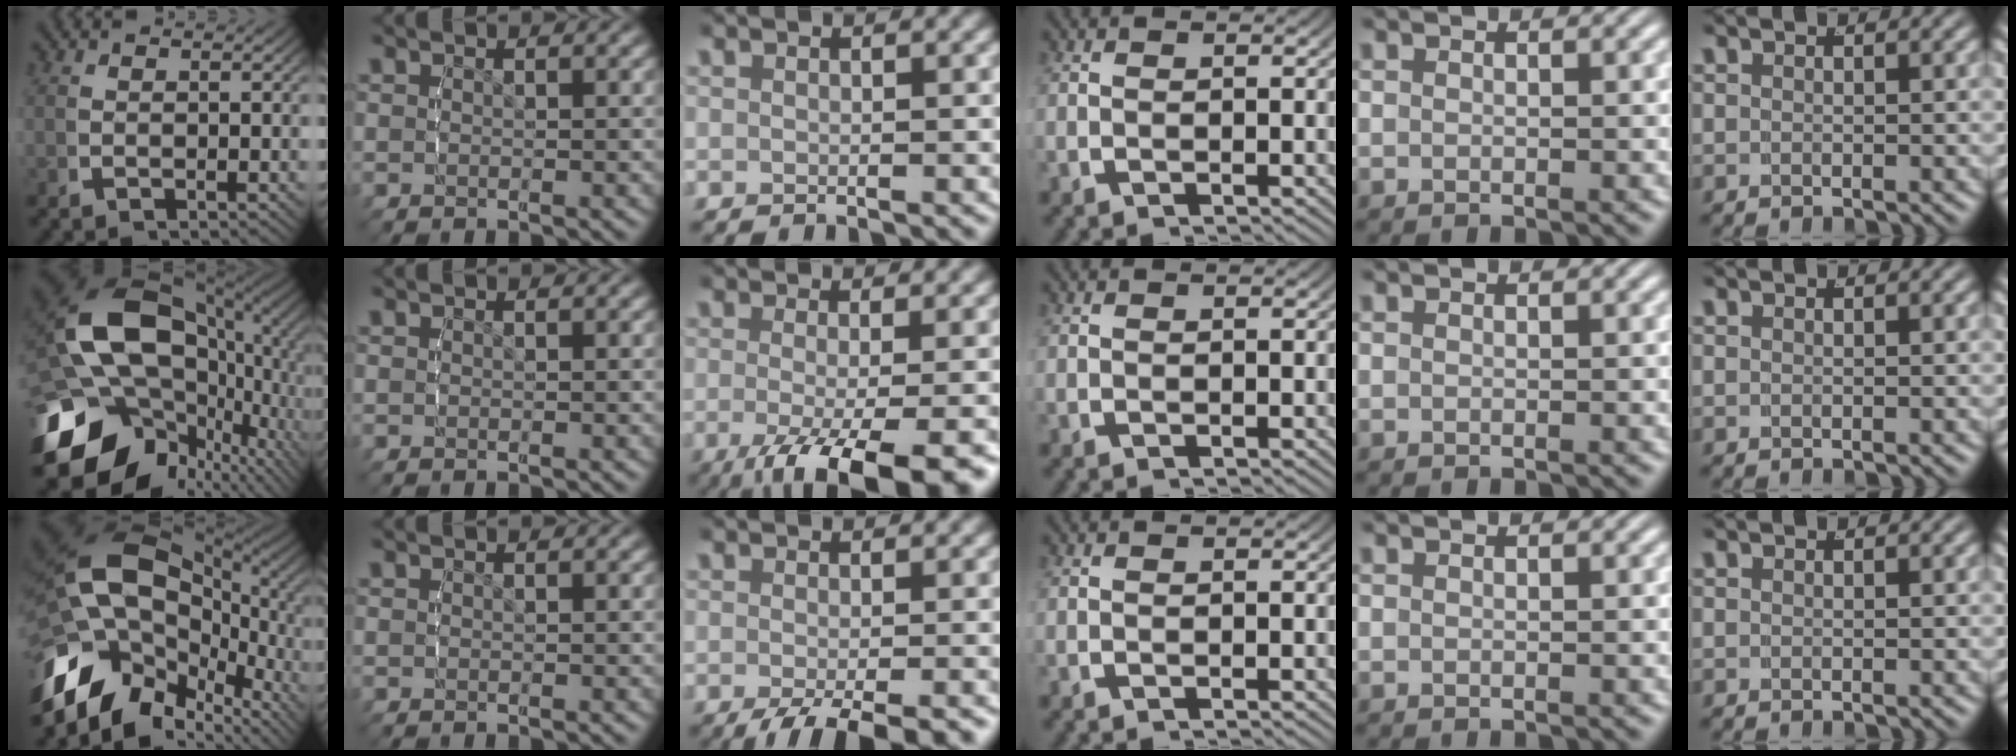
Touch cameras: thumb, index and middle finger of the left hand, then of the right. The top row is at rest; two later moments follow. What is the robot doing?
{"motion": "lift_and_place", "object": "lipstick"}